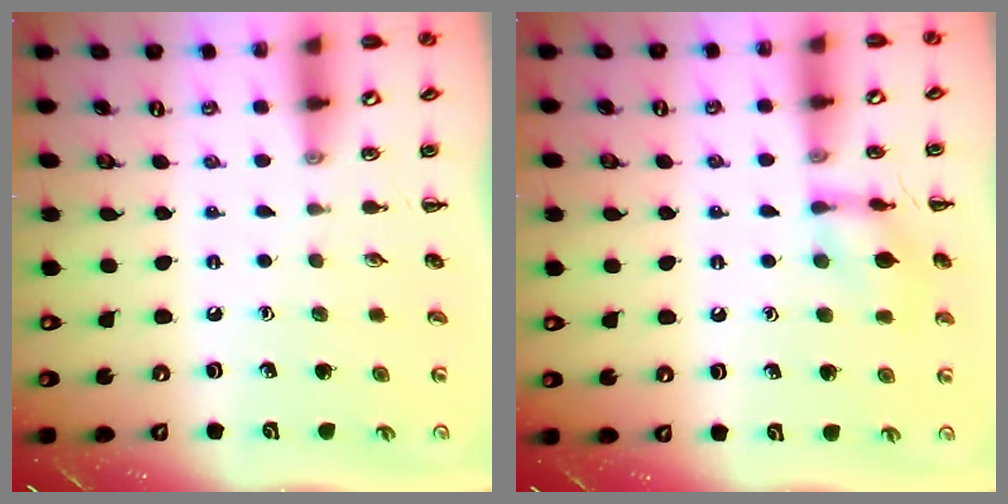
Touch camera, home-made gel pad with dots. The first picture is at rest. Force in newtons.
{"total": 10.3, "press": 10.3, "slide": 0.4}